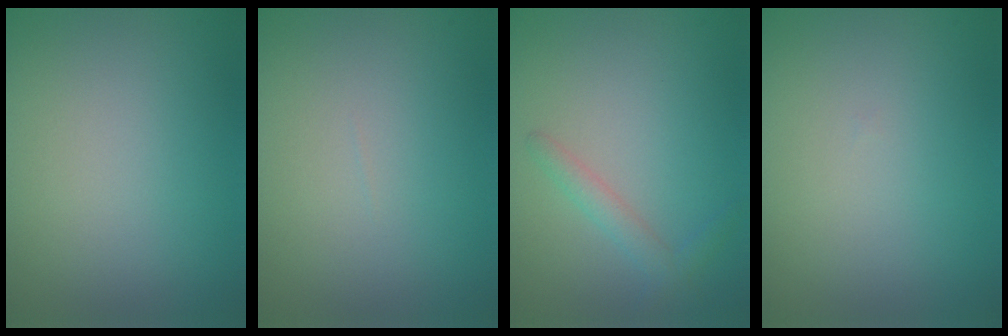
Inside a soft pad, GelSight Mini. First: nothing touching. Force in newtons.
{"total": 0.0}
{"total": 1.6, "press": 1.6, "slide": 0.1}
{"total": 0.0}